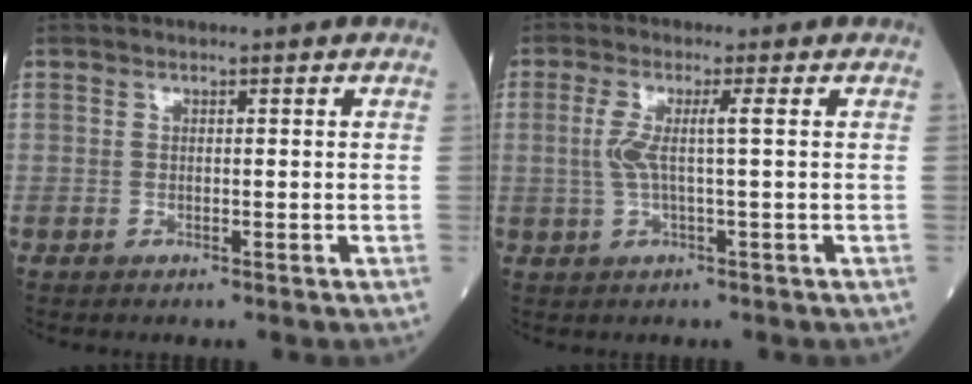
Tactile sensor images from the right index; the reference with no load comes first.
{"total": 3.9, "force": [0.3, -0.2, 3.9], "torque": [-0.089, 0.006, 0.007]}